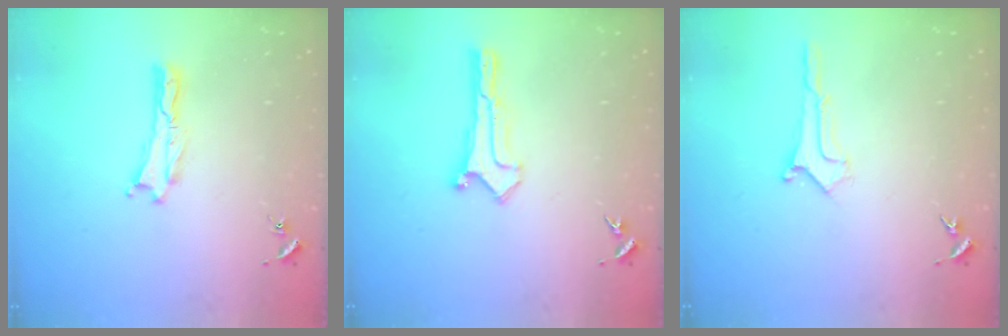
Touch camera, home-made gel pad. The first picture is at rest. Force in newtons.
{"total": 0.0}
{"total": 0.6, "press": 0.6, "slide": 0.1}